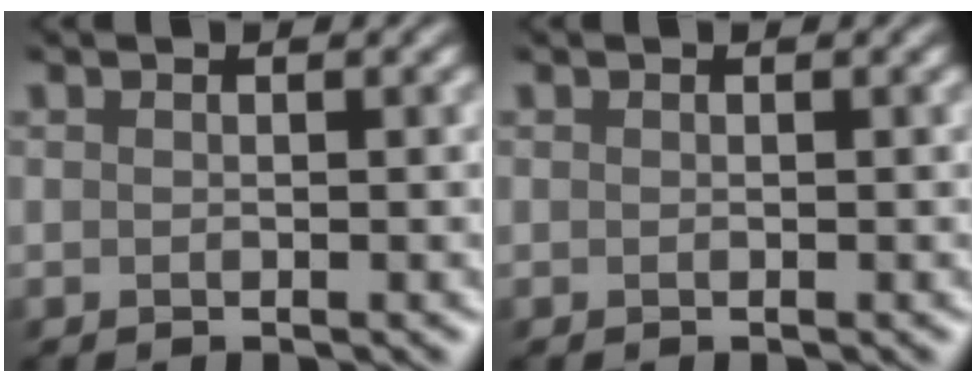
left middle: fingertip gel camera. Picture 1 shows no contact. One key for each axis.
{"total": 0.0}